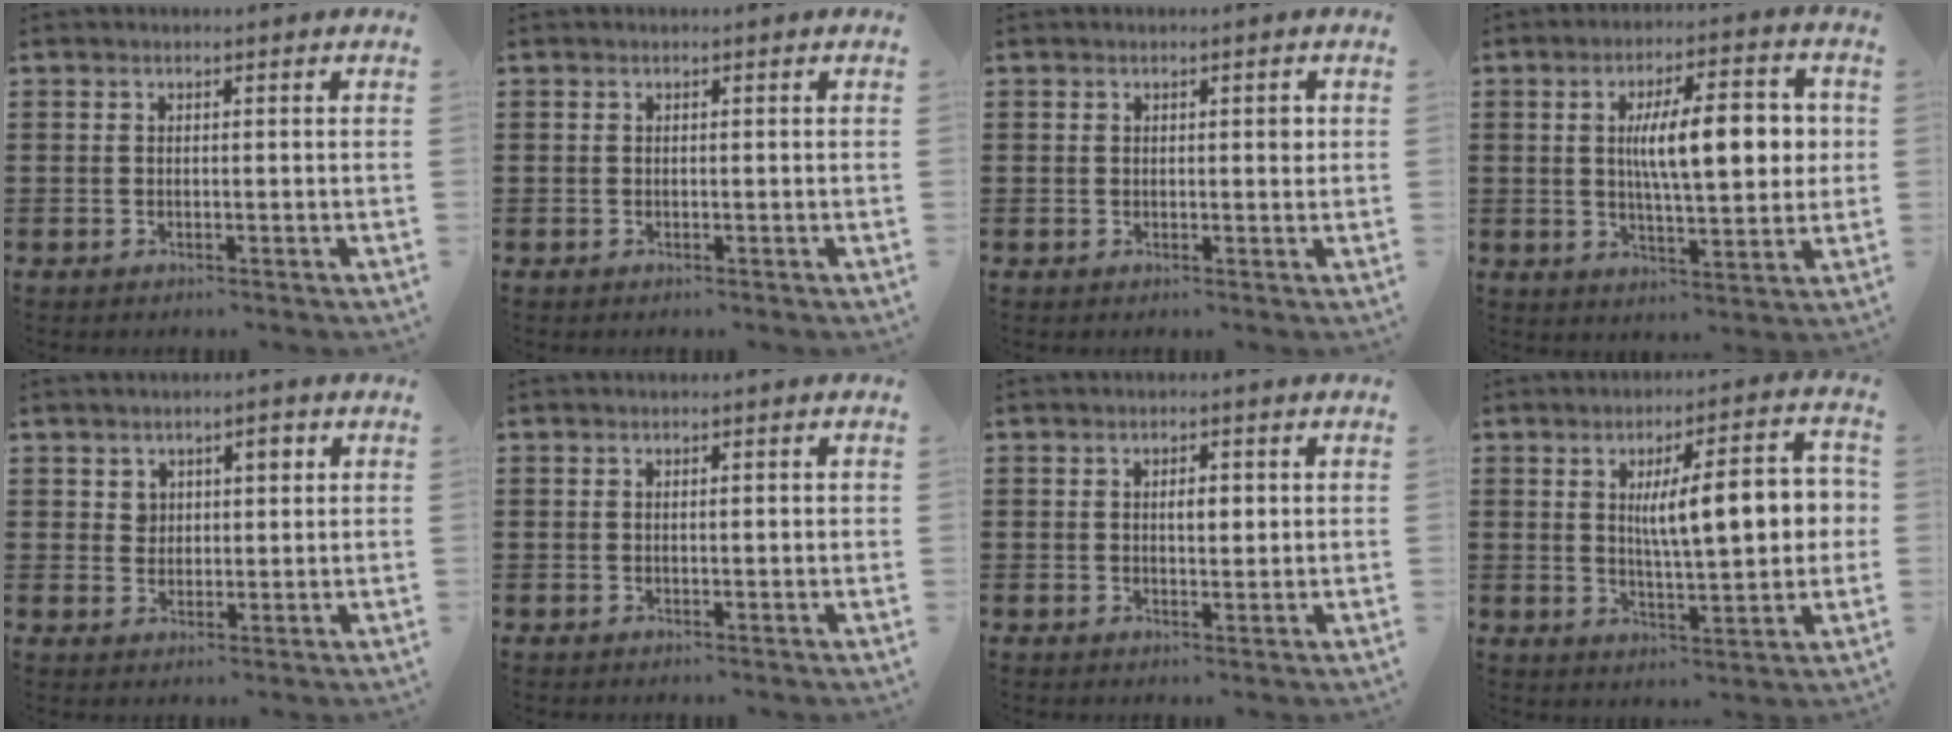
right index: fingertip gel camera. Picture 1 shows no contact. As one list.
[{"total": 0.0}, {"total": 1.3, "force": [0.4, 0.6, 1.0], "torque": [-0.011, 0.002, 0.005]}, {"total": 11.7, "force": [1.8, 3.9, 10.9], "torque": [-0.177, 0.003, 0.026]}, {"total": 2.8, "force": [1.4, 2.0, 1.3], "torque": [-0.026, 0.005, 0.022]}, {"total": 0.6, "force": [0.0, 0.1, 0.6], "torque": [-0.011, -0.001, 0.001]}, {"total": 2.3, "force": [0.4, 1.0, 2.1], "torque": [-0.033, 0.003, 0.003]}, {"total": 11.0, "force": [2.0, 3.3, 10.3], "torque": [-0.159, 0.001, 0.026]}]